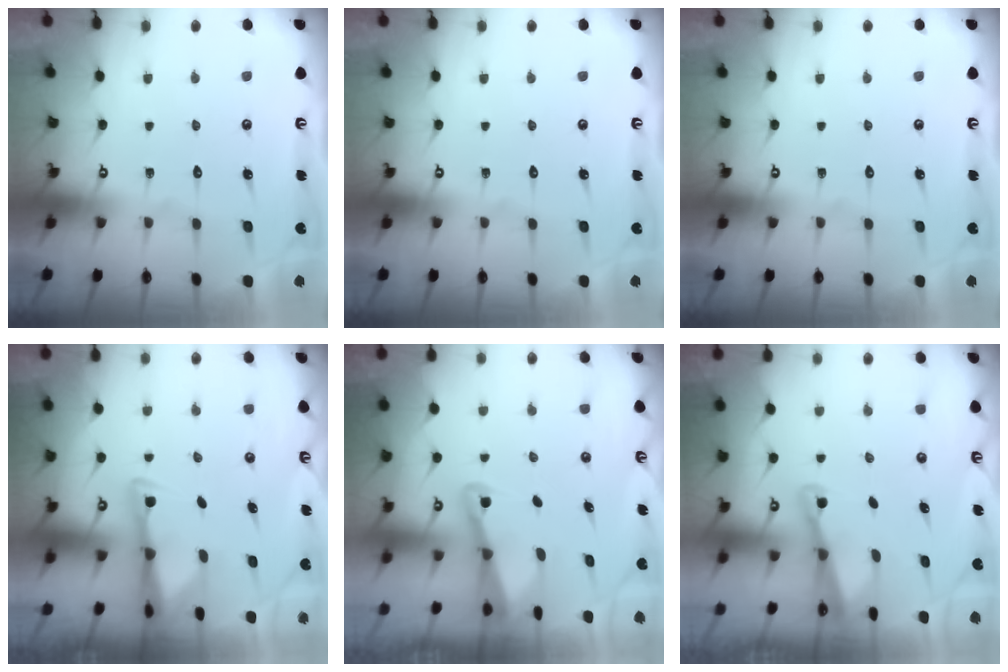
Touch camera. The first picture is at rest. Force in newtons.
{"total": 0.0}
{"total": 0.0}
{"total": 3.0, "press": 2.9, "slide": 0.6}
{"total": 2.2, "press": 2.2, "slide": 0.3}
{"total": 1.9, "press": 1.9, "slide": 0.4}